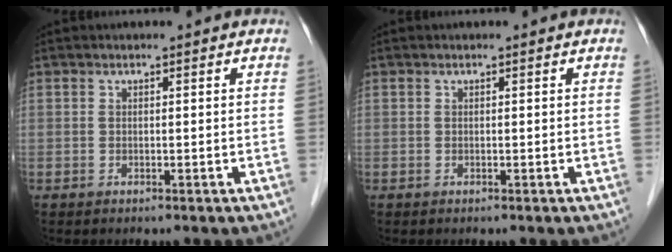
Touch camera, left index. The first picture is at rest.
{"total": 0.0}